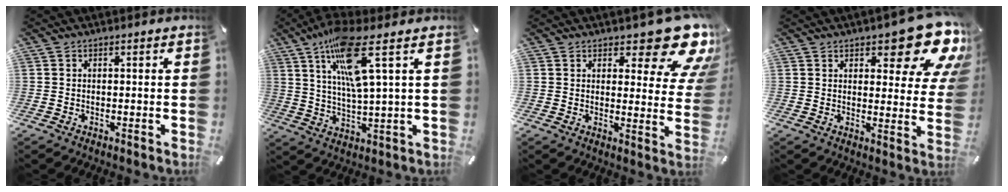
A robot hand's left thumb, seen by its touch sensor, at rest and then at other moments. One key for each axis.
{"total": 14.5, "fx": 7.0, "fy": 2.2, "fz": 12.4, "tx": -0.247, "ty": -0.016, "tz": 0.111}
{"total": 13.6, "fx": 9.0, "fy": 5.5, "fz": 8.5, "tx": -0.087, "ty": -0.077, "tz": 0.151}
{"total": 13.8, "fx": 8.9, "fy": 5.3, "fz": 9.1, "tx": -0.104, "ty": -0.068, "tz": 0.150}